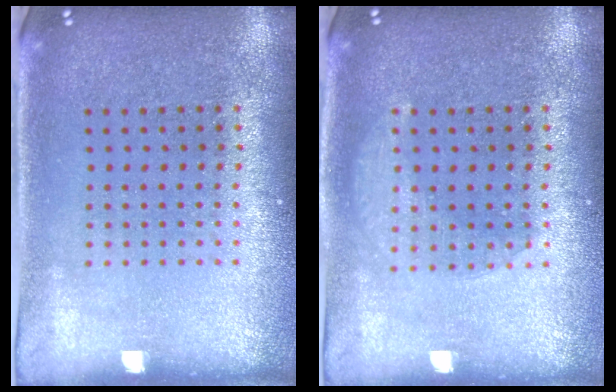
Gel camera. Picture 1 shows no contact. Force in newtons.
{"total": 1.7, "press": 1.7, "slide": 0.4}